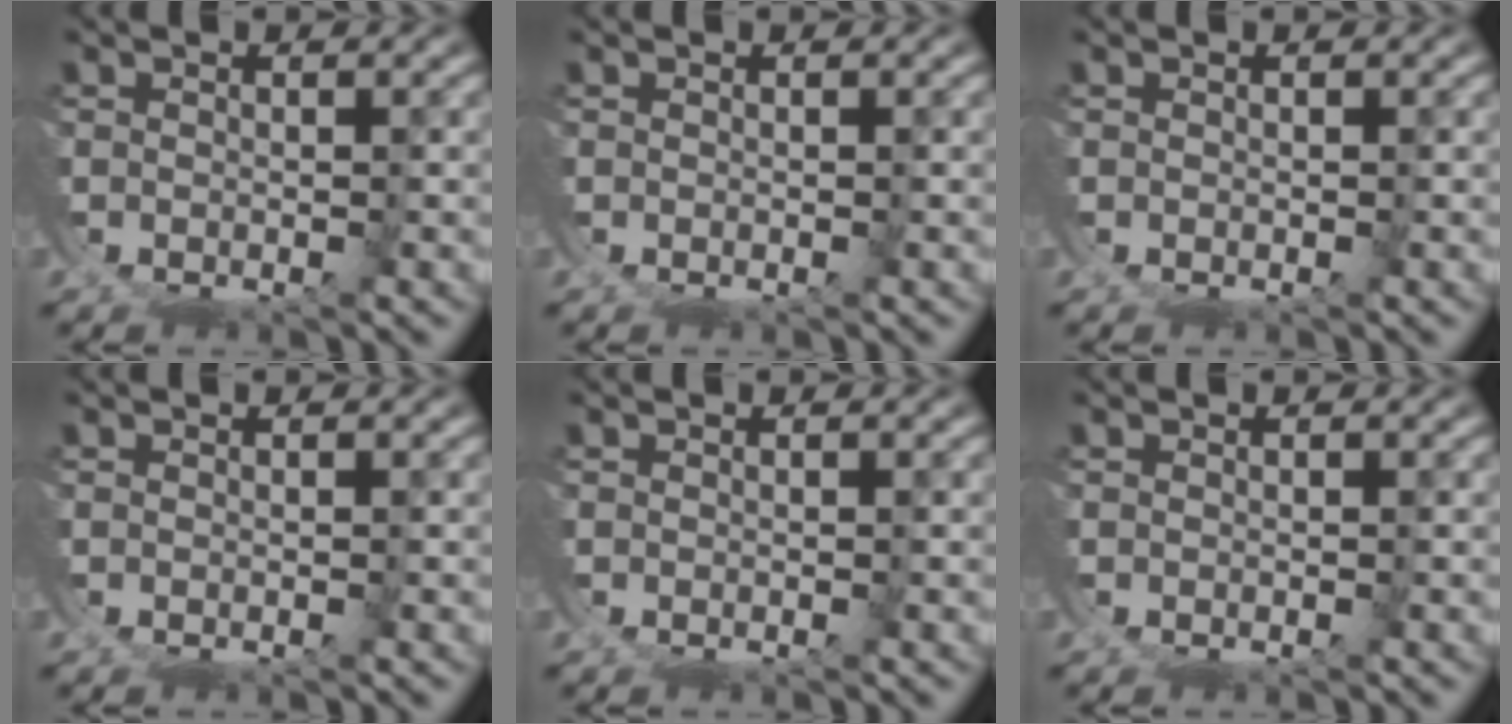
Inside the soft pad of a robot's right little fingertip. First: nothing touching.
{"total": 0.0}
{"total": 0.0}
{"total": 0.0}
{"total": 0.0}
{"total": 0.0}